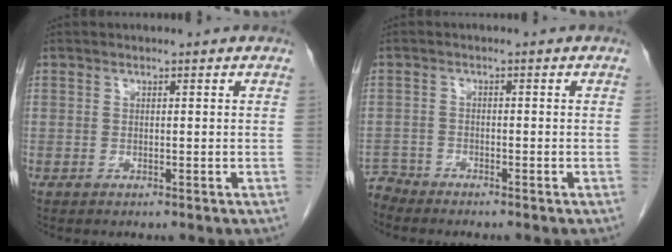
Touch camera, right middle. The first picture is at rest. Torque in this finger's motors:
{"motor_torque": [-0.13, -0.26, -0.08, -0.03]}